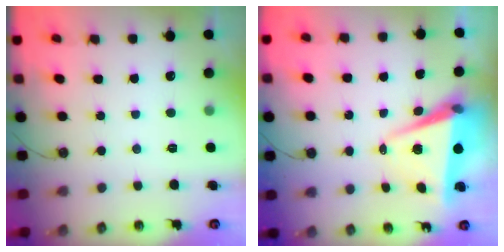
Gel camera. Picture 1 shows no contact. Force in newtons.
{"total": 7.2, "press": 5.8, "slide": 4.4}